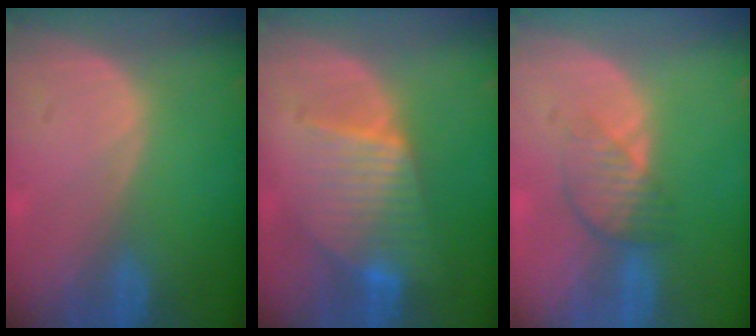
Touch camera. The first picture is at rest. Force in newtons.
{"total": 7.2, "press": 7.2, "slide": 0.3}
{"total": 3.9, "press": 3.6, "slide": 1.4}